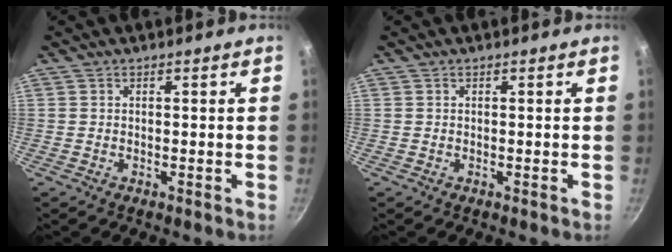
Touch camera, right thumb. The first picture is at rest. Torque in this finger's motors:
{"motor_torque": [-0.01, 0.01, 0.09, -0.09, 0.00]}